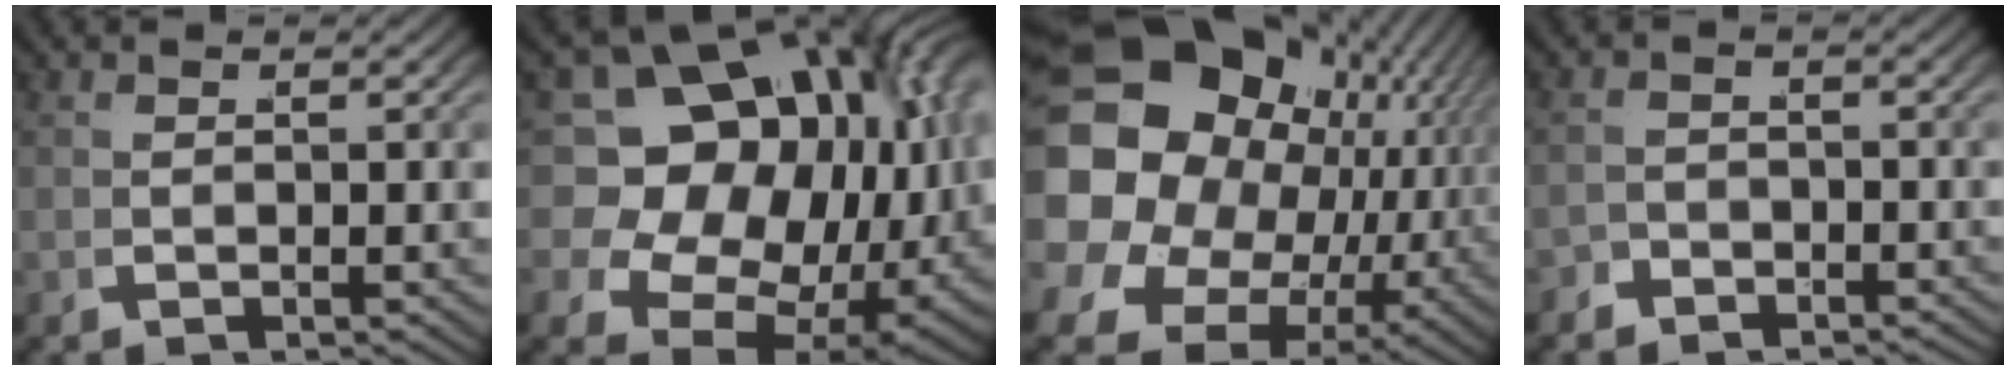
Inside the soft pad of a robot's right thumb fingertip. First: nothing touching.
{"total": 21.6, "force": [0.2, 15.4, 15.3], "torque": [-0.245, -0.032, 0.000]}
{"total": 22.7, "force": [0.1, 16.8, 15.2], "torque": [-0.270, -0.039, 0.003]}
{"total": 2.8, "force": [-2.7, 0.7, -0.3], "torque": [0.025, 0.000, -0.052]}